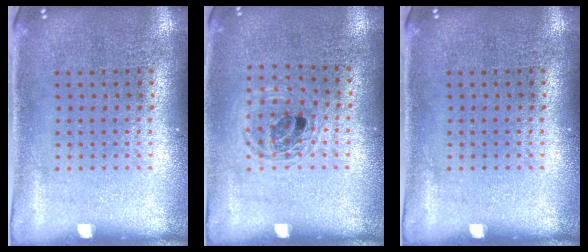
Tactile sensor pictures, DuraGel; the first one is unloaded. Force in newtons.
{"total": 1.0, "press": 0.9, "slide": 0.2}
{"total": 0.0}